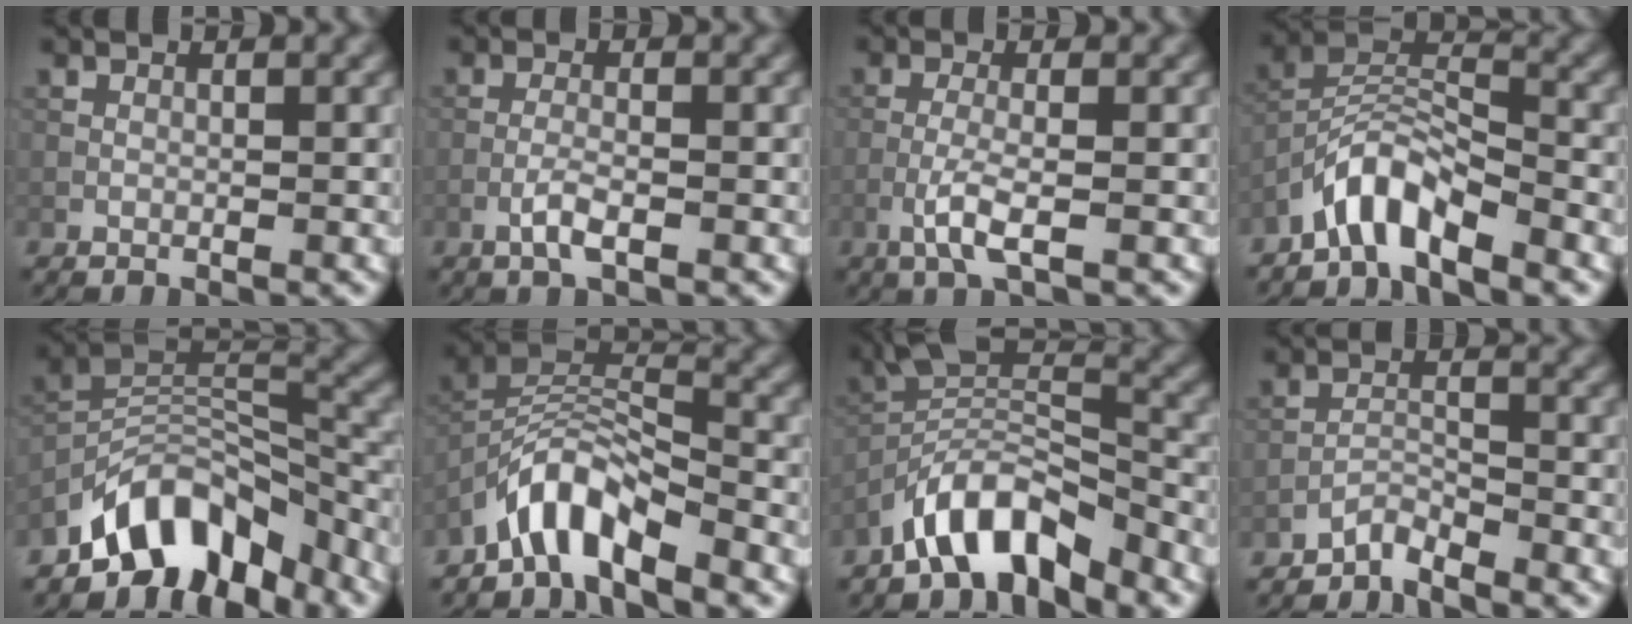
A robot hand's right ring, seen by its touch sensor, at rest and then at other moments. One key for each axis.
{"total": 2.0, "fx": -1.0, "fy": 0.4, "fz": 1.6, "tx": -0.034, "ty": 0.004, "tz": -0.024}
{"total": 2.8, "fx": -1.3, "fy": 0.5, "fz": 2.5, "tx": -0.054, "ty": 0.004, "tz": -0.033}
{"total": 5.2, "fx": -4.1, "fy": 1.4, "fz": 2.8, "tx": -0.048, "ty": 0.010, "tz": -0.084}
{"total": 8.4, "fx": -6.4, "fy": 3.8, "fz": 3.9, "tx": -0.041, "ty": 0.001, "tz": -0.121}
{"total": 5.7, "fx": -4.5, "fy": 1.6, "fz": 3.2, "tx": -0.053, "ty": 0.009, "tz": -0.091}
{"total": 7.4, "fx": -5.4, "fy": 2.5, "fz": 4.4, "tx": -0.069, "ty": 0.007, "tz": -0.108}
{"total": 2.0, "fx": -2.0, "fy": 0.2, "fz": 0.3, "tx": -0.004, "ty": 0.009, "tz": -0.042}